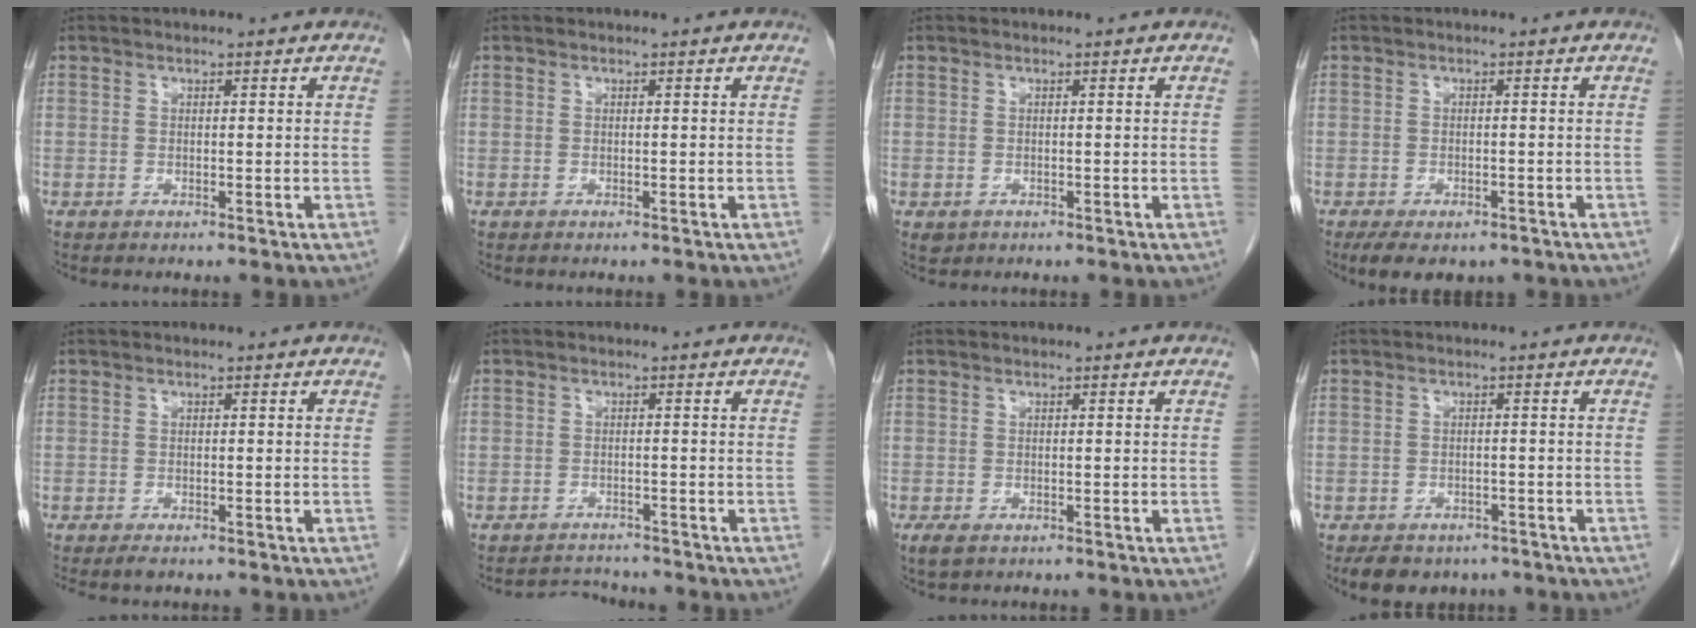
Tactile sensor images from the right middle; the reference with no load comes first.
{"total": 0.0}
{"total": 0.9, "force": [-0.3, 0.8, 0.3], "torque": [-0.008, 0.002, 0.002]}
{"total": 6.9, "force": [-5.0, 3.1, 3.5], "torque": [-0.051, -0.008, -0.068]}
{"total": 1.5, "force": [-1.1, 0.5, 0.8], "torque": [-0.014, -0.003, -0.014]}
{"total": 2.5, "force": [-2.3, 0.3, -1.0], "torque": [0.009, -0.009, -0.037]}
{"total": 2.0, "force": [-1.1, 1.0, 1.3], "torque": [-0.028, -0.004, -0.012]}
{"total": 6.9, "force": [-5.2, 3.8, 2.2], "torque": [-0.031, 0.002, -0.068]}